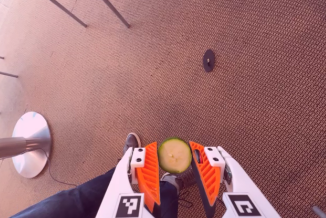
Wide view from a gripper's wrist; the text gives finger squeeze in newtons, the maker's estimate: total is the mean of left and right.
{"total": 6.5, "left": 6.3, "right": 6.7}